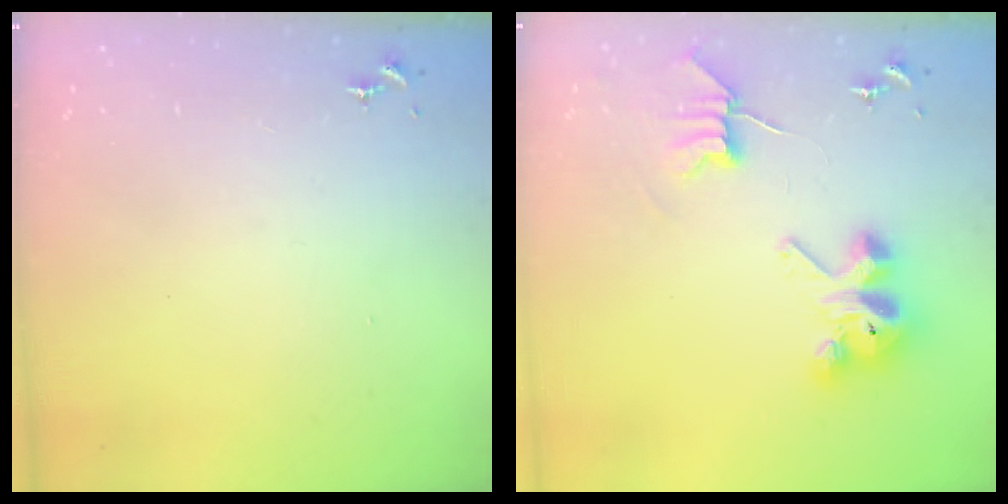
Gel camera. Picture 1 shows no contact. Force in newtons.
{"total": 8.4, "press": 8.3, "slide": 0.7}